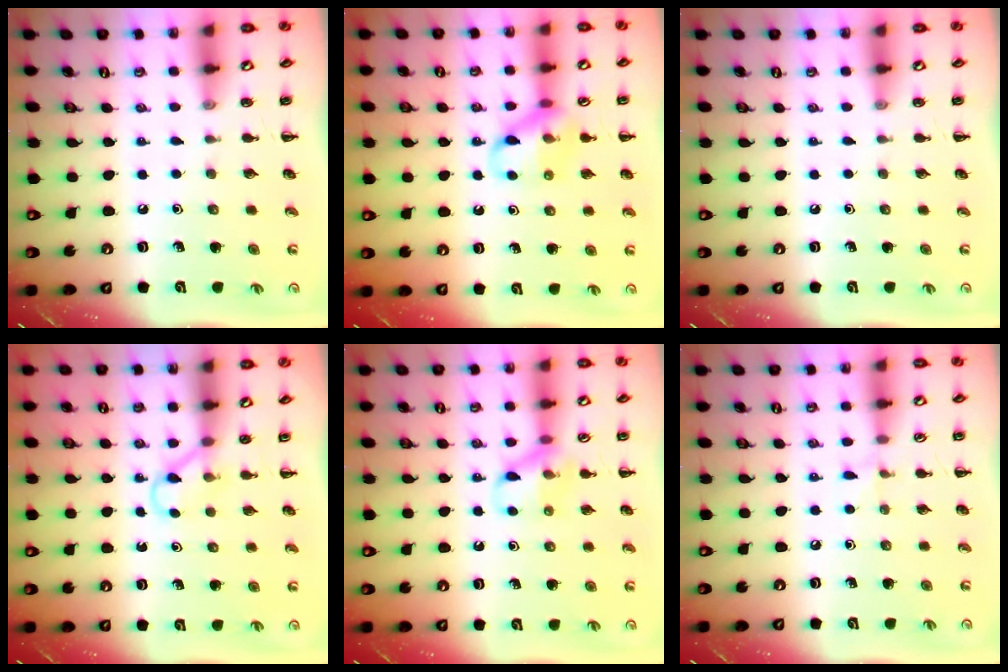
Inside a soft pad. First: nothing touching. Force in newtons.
{"total": 12.3, "press": 12.2, "slide": 1.2}
{"total": 0.0}
{"total": 3.2, "press": 3.0, "slide": 0.9}
{"total": 10.1, "press": 10.1, "slide": 0.8}
{"total": 3.7, "press": 3.5, "slide": 1.4}